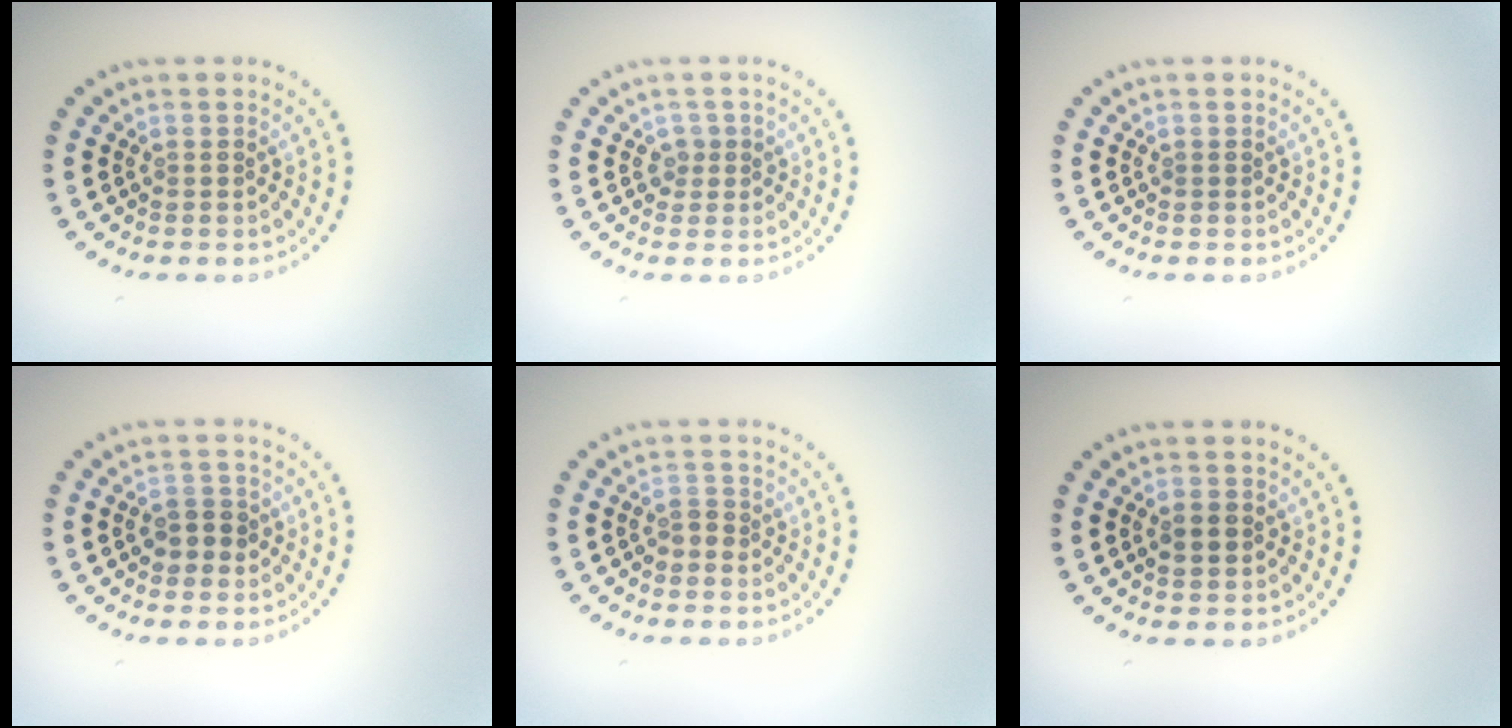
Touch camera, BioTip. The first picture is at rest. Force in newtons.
{"total": 1.0, "press": 0.8, "slide": 0.6}
{"total": 0.0}
{"total": 2.1, "press": 2.1, "slide": 0.5}
{"total": 1.2, "press": 1.1, "slide": 0.5}
{"total": 2.1, "press": 2.1, "slide": 0.2}